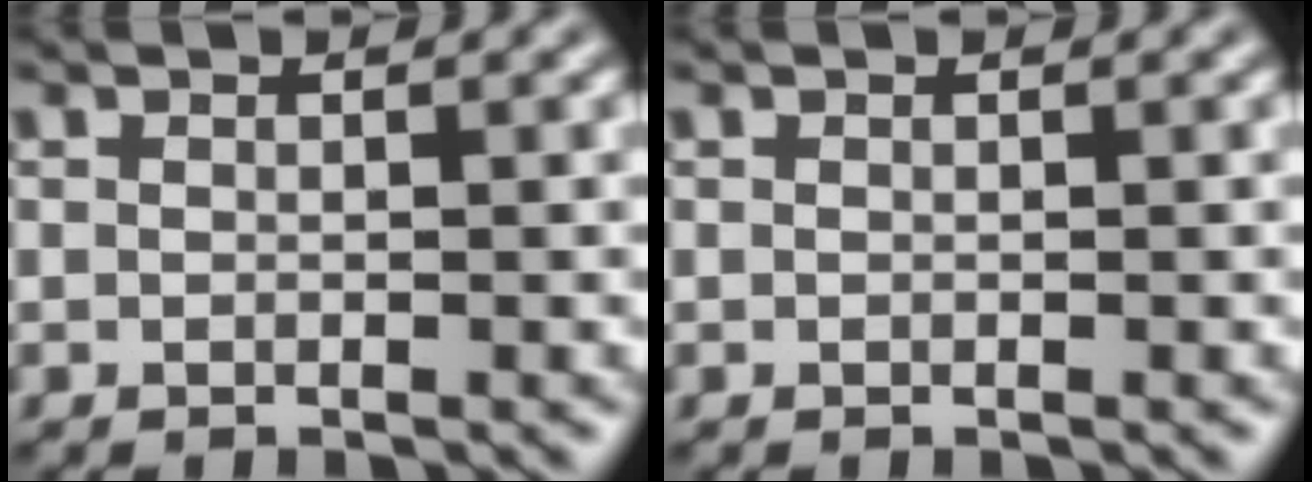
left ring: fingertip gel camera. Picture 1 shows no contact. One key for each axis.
{"total": 0.0}